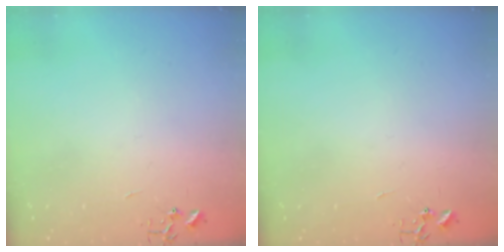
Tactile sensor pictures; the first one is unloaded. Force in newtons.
{"total": 0.0}